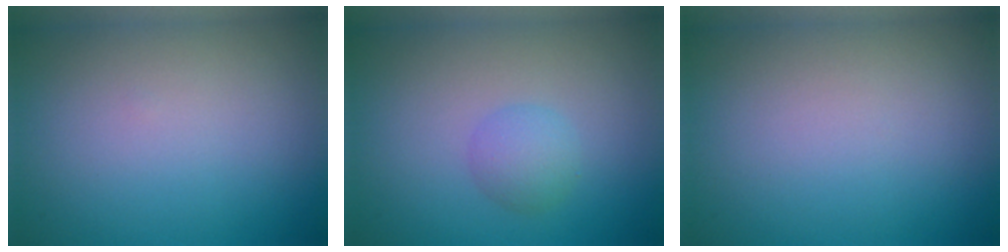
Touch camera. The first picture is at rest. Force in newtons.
{"total": 2.0, "press": 2.0, "slide": 0.1}
{"total": 0.0}